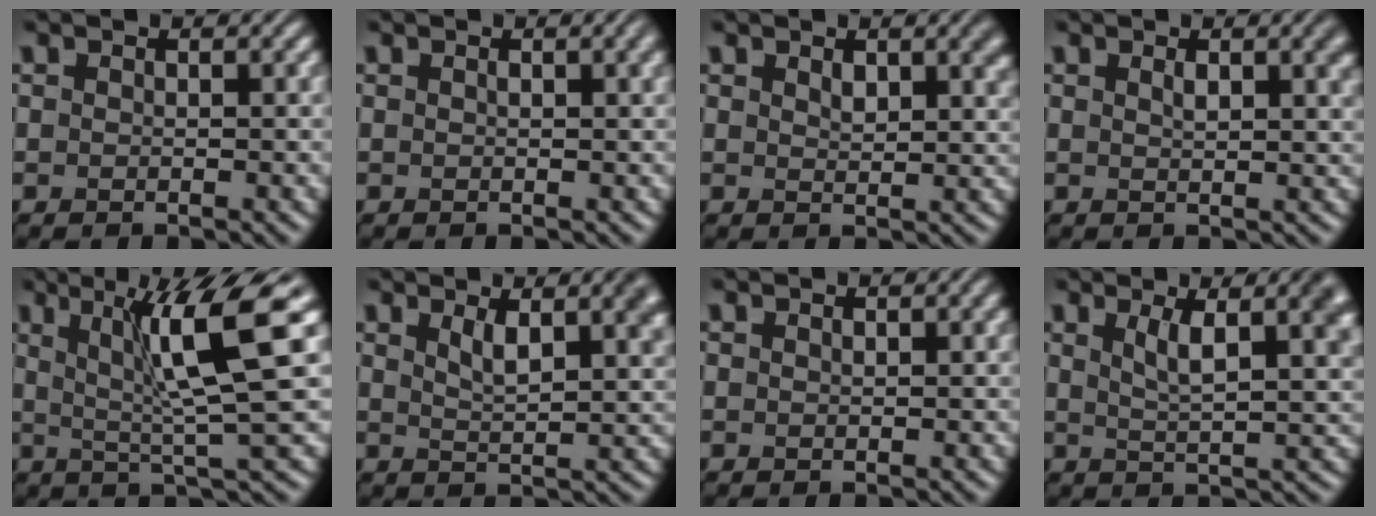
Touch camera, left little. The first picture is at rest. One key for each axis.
{"total": 2.0, "fx": 0.7, "fy": 0.7, "fz": 1.8, "tx": -0.018, "ty": 0.004, "tz": 0.012}
{"total": 2.7, "fx": 1.4, "fy": 1.2, "fz": 2.0, "tx": -0.027, "ty": 0.001, "tz": 0.026}
{"total": 3.1, "fx": 1.3, "fy": 1.0, "fz": 2.6, "tx": -0.028, "ty": 0.006, "tz": 0.020}
{"total": 8.4, "fx": 2.3, "fy": 1.2, "fz": 8.0, "tx": -0.122, "ty": 0.004, "tz": 0.039}
{"total": 4.5, "fx": 2.1, "fy": 1.6, "fz": 3.7, "tx": -0.050, "ty": 0.002, "tz": 0.032}
{"total": 0.7, "fx": 0.4, "fy": 0.1, "fz": 0.6, "tx": -0.009, "ty": 0.003, "tz": 0.007}
{"total": 5.8, "fx": 2.3, "fy": 1.9, "fz": 5.0, "tx": -0.068, "ty": 0.003, "tz": 0.036}